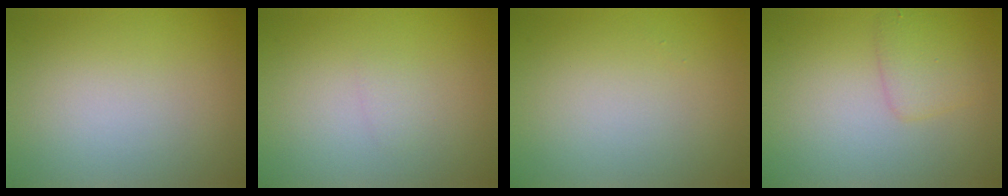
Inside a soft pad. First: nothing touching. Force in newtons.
{"total": 0.7, "press": 0.7, "slide": 0.0}
{"total": 0.0}
{"total": 2.2, "press": 2.2, "slide": 0.1}